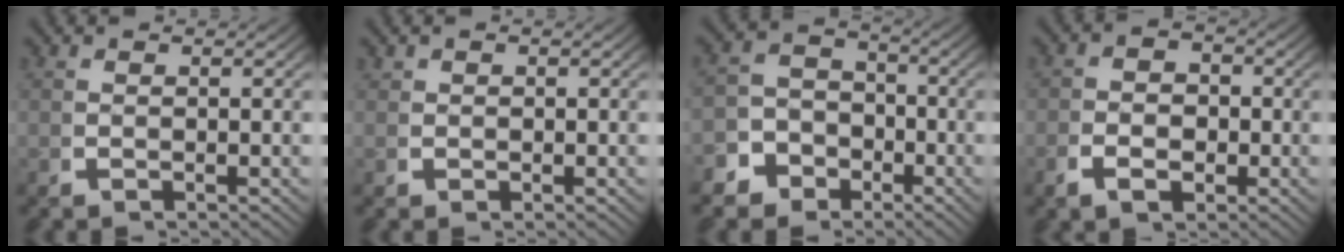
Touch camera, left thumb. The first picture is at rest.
{"total": 1.0, "force": [0.4, 0.9, 0.2], "torque": [-0.004, -0.008, 0.010]}
{"total": 7.1, "force": [-2.7, 6.2, 2.2], "torque": [-0.019, -0.018, -0.055]}
{"total": 3.1, "force": [-0.9, 2.3, 1.9], "torque": [-0.030, -0.008, -0.015]}